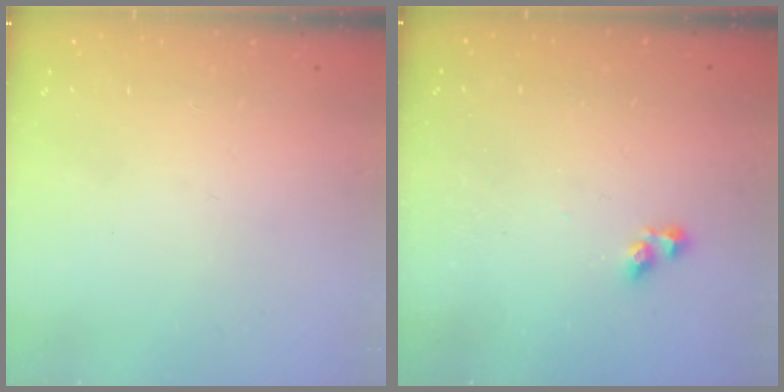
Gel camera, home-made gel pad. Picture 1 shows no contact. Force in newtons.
{"total": 4.2, "press": 4.1, "slide": 0.2}